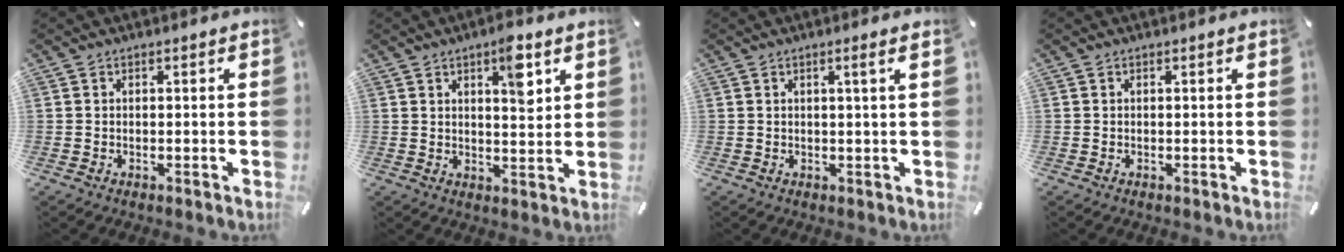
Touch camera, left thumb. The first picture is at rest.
{"total": 7.5, "force": [3.8, 2.7, 5.9], "torque": [-0.076, -0.018, 0.057]}
{"total": 2.5, "force": [0.8, -0.1, 2.3], "torque": [-0.044, -0.001, 0.012]}
{"total": 0.0}